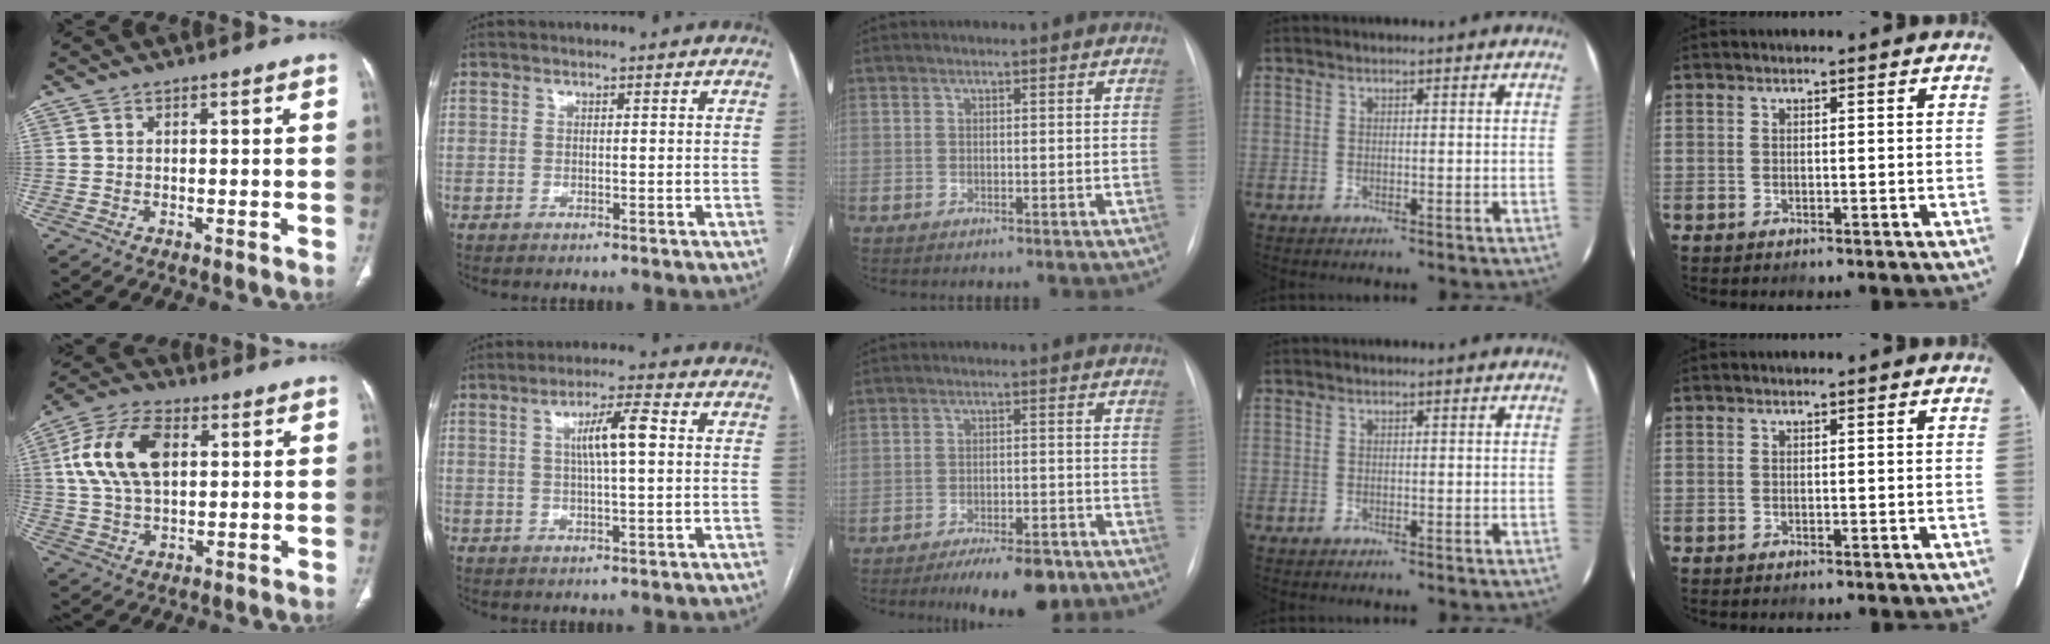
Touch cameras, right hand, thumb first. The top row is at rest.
{"thumb": {"total": 14.1, "force": [3.2, 8.3, 10.9], "torque": [-0.210, 0.013, 0.057]}, "index": {"total": 6.5, "force": [1.3, 0.7, 6.3], "torque": [-0.111, 0.010, 0.022]}, "middle": {"total": 8.2, "force": [-6.2, 2.5, 4.8], "torque": [-0.065, -0.005, -0.093]}}